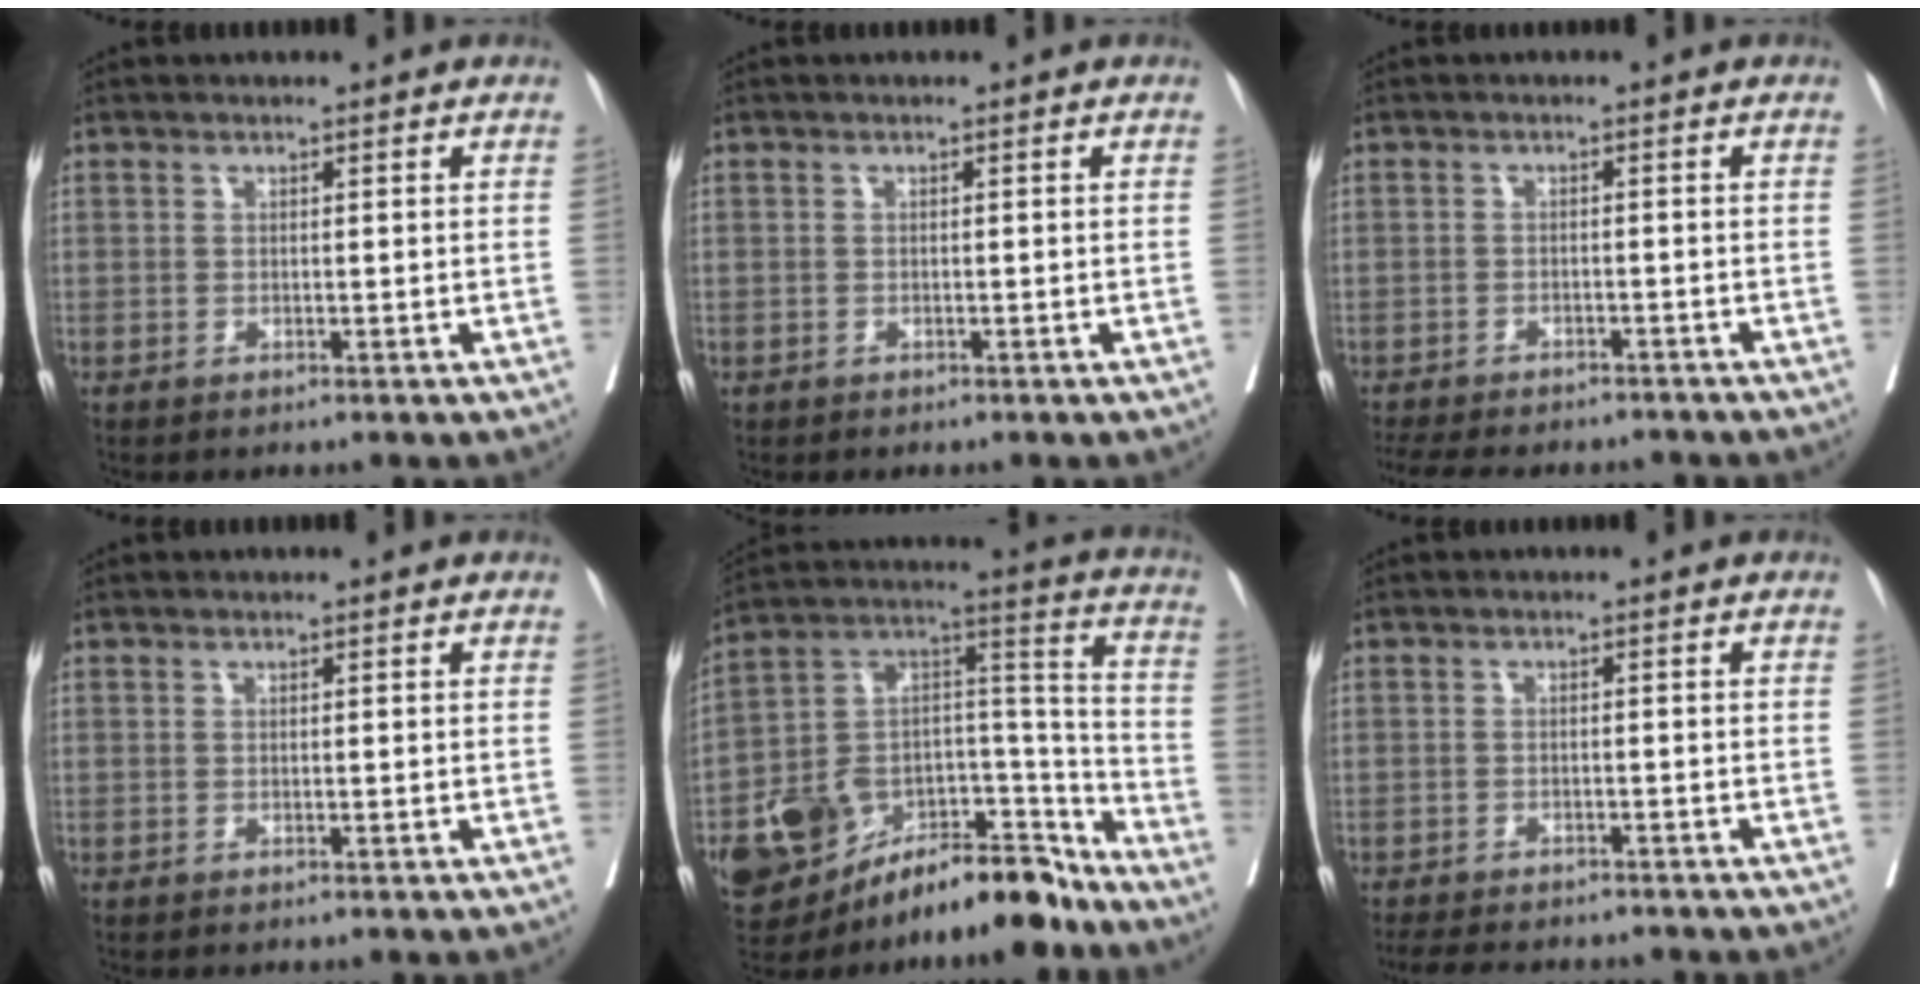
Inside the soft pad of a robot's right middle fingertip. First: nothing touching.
{"total": 0.0}
{"total": 13.8, "force": [-12.2, 3.9, 5.3], "torque": [-0.112, -0.008, -0.160]}
{"total": 0.0}
{"total": 21.2, "force": [-16.0, 8.2, 11.2], "torque": [-0.192, 0.045, -0.266]}
{"total": 9.6, "force": [-8.4, 2.7, 3.6], "torque": [-0.057, -0.007, -0.115]}